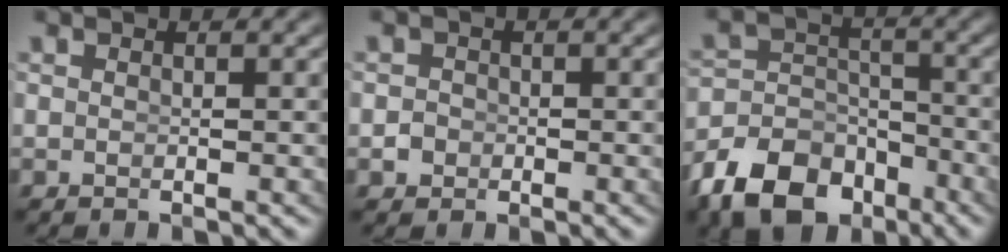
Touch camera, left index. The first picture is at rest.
{"total": 0.9, "force": [-0.6, 0.6, 0.0], "torque": [-0.002, -0.011, -0.005]}
{"total": 9.0, "force": [-6.0, 5.6, 3.7], "torque": [-0.057, -0.032, -0.091]}